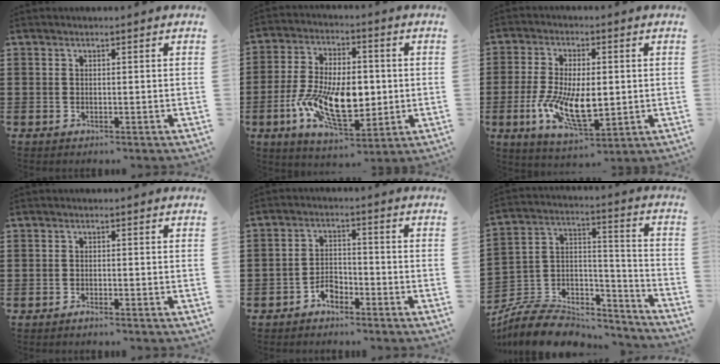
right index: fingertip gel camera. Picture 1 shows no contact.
{"total": 13.4, "force": [-2.2, 7.2, 11.1], "torque": [-0.217, -0.005, -0.038]}
{"total": 10.2, "force": [-1.2, 4.7, 9.0], "torque": [-0.195, -0.005, -0.022]}
{"total": 1.0, "force": [-0.9, -0.1, 0.3], "torque": [-0.009, -0.005, -0.018]}
{"total": 3.3, "force": [-2.6, 1.6, 1.1], "torque": [-0.026, 0.009, -0.054]}
{"total": 9.2, "force": [-7.7, 4.2, 2.9], "torque": [-0.068, 0.014, -0.147]}